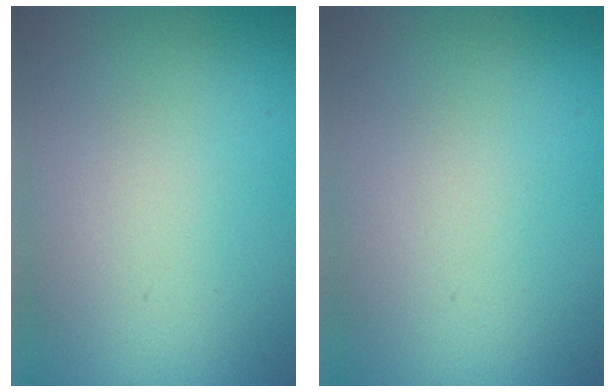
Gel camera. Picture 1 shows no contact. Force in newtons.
{"total": 0.0}